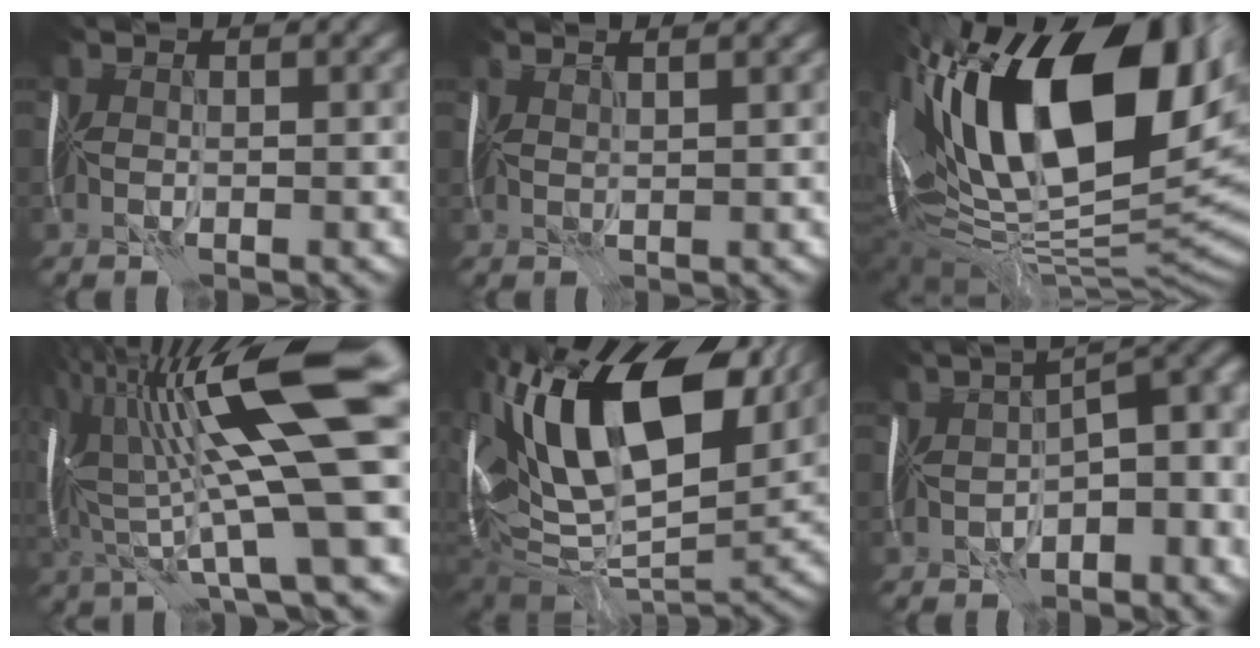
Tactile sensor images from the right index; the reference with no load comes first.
{"total": 2.7, "force": [1.9, 0.9, 1.8], "torque": [-0.007, 0.015, 0.006]}
{"total": 21.2, "force": [5.5, 10.4, 17.6], "torque": [-0.323, 0.020, 0.097]}
{"total": 16.6, "force": [3.4, 4.0, 15.8], "torque": [-0.281, 0.011, 0.057]}
{"total": 18.5, "force": [6.6, 9.2, 14.6], "torque": [-0.255, 0.035, 0.110]}
{"total": 8.6, "force": [-2.4, 4.1, 7.2], "torque": [-0.076, 0.008, -0.033]}